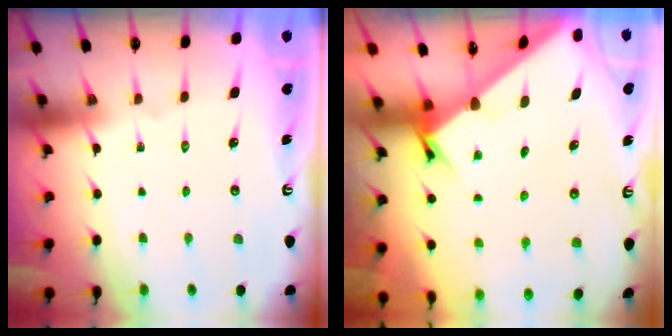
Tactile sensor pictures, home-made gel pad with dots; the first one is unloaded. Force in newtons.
{"total": 2.5, "press": 2.5, "slide": 0.2}